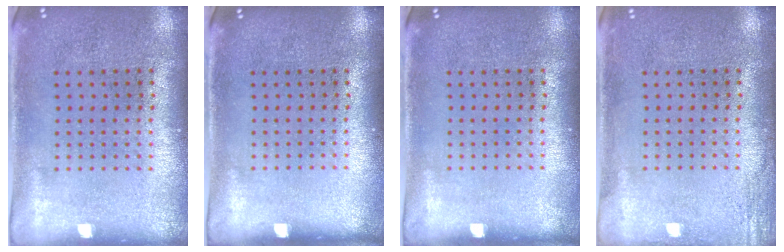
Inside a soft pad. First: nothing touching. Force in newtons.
{"total": 0.0}
{"total": 0.0}
{"total": 1.8, "press": 1.8, "slide": 0.2}